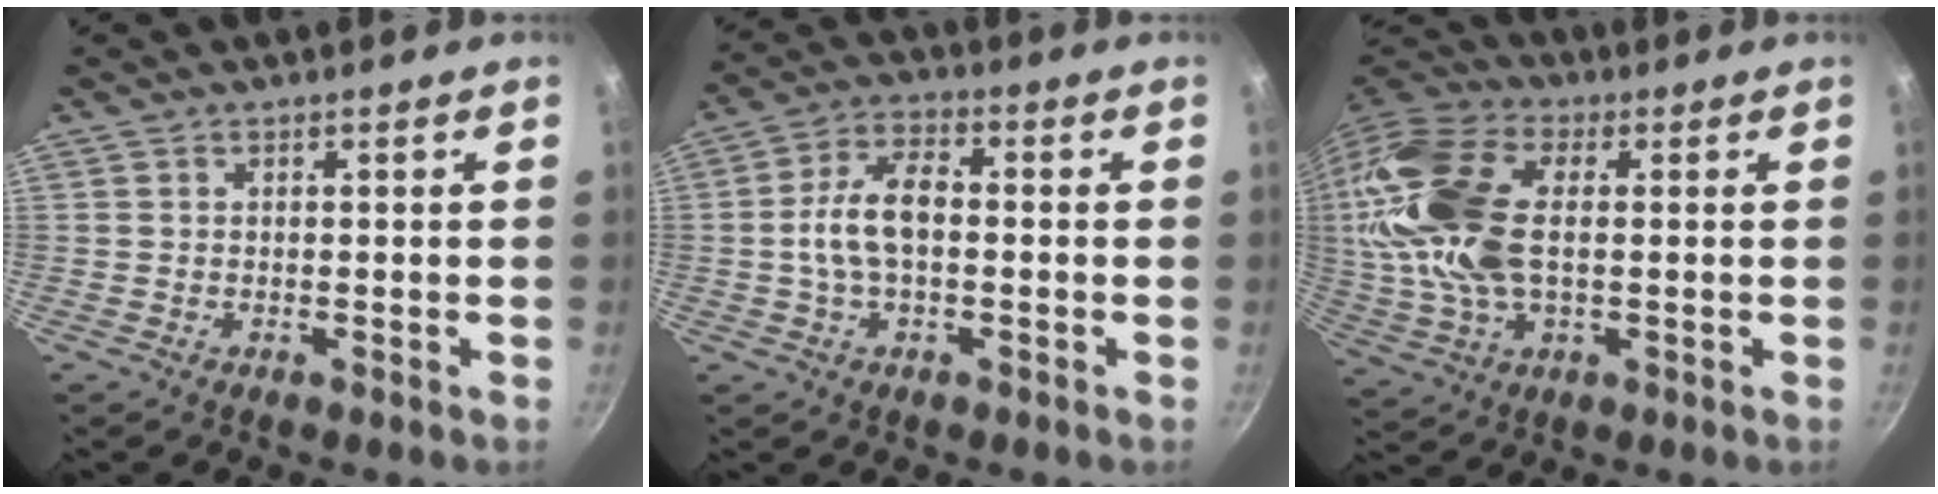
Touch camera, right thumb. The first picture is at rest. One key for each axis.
{"total": 9.1, "fx": -0.5, "fy": 5.1, "fz": 7.6, "tx": -0.135, "ty": 0.031, "tz": -0.016}
{"total": 20.5, "fx": 2.1, "fy": 11.8, "fz": 16.6, "tx": -0.330, "ty": 0.015, "tz": 0.030}